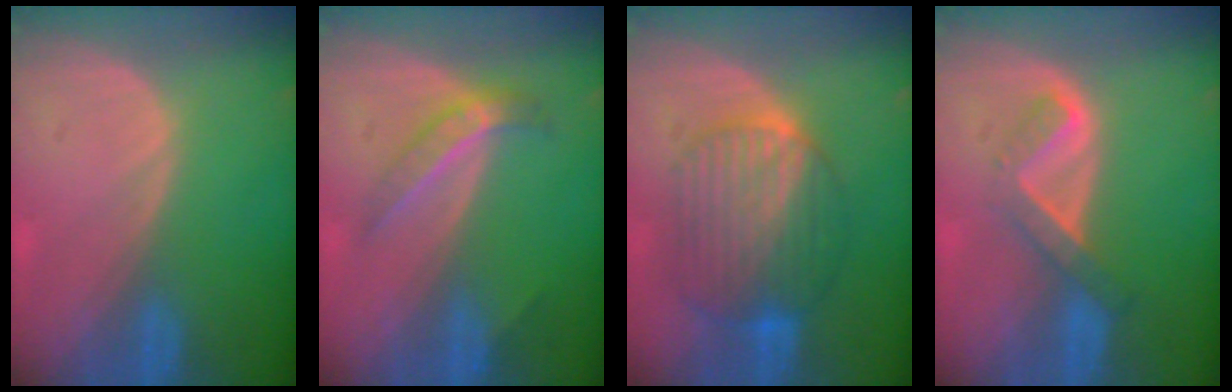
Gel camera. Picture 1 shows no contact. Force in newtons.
{"total": 4.0, "press": 3.9, "slide": 0.7}
{"total": 9.3, "press": 9.3, "slide": 0.6}
{"total": 5.1, "press": 4.4, "slide": 2.6}